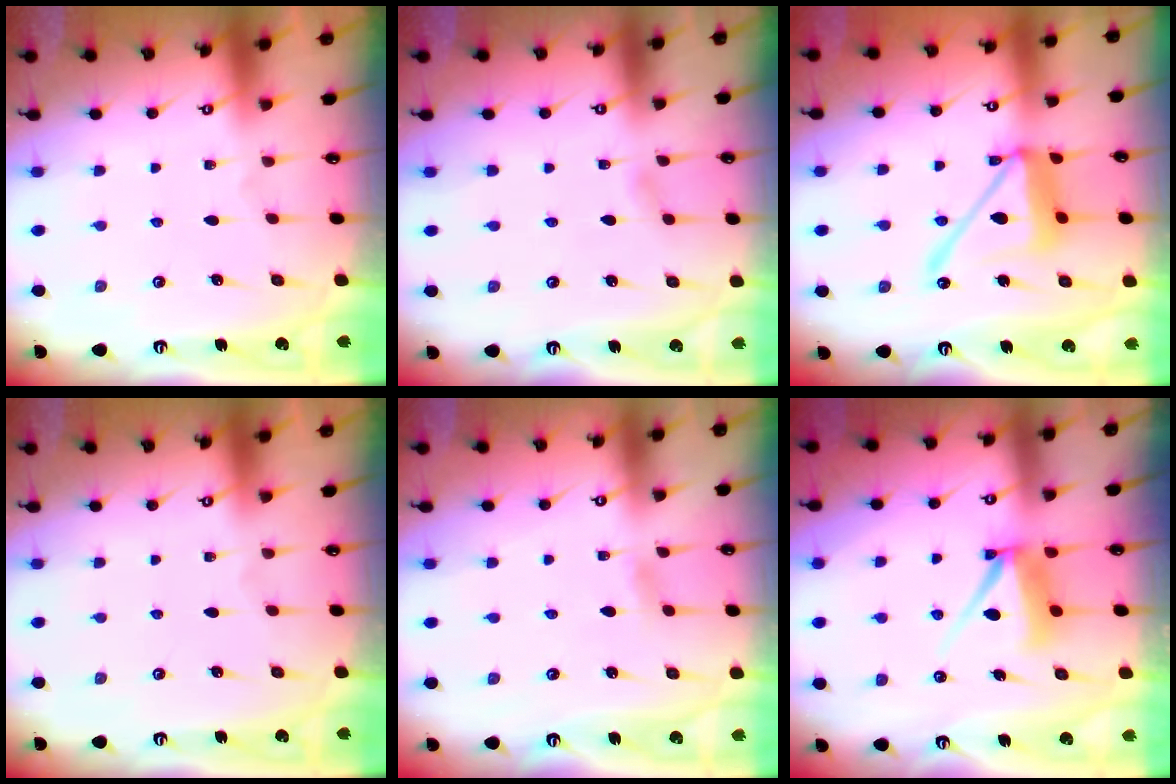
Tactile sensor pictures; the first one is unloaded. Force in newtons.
{"total": 2.7, "press": 2.7, "slide": 0.3}
{"total": 14.3, "press": 14.2, "slide": 1.6}
{"total": 0.0}
{"total": 2.6, "press": 2.6, "slide": 0.3}
{"total": 9.0, "press": 9.0, "slide": 0.7}